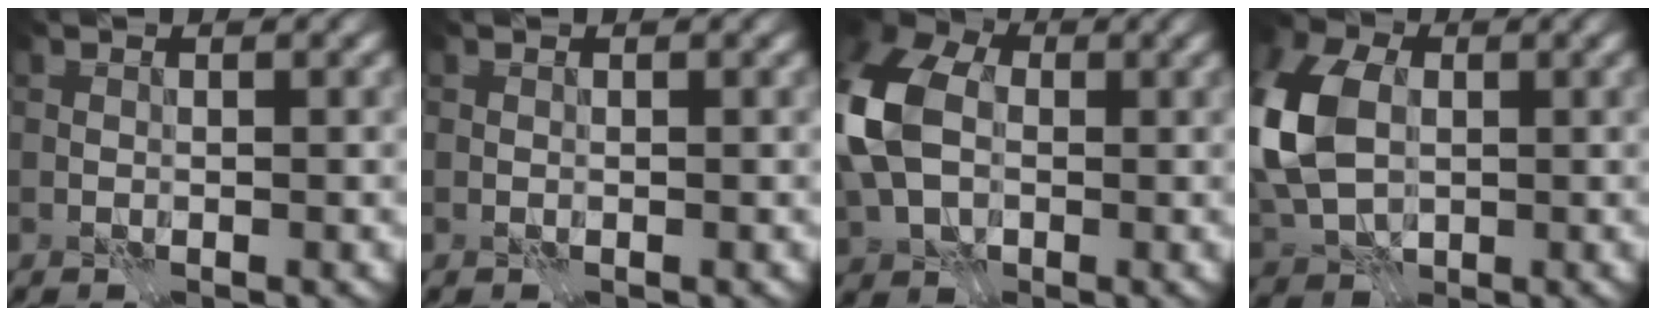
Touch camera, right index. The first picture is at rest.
{"total": 0.0}
{"total": 11.3, "force": [0.0, 8.0, 8.0], "torque": [-0.208, 0.000, -0.009]}
{"total": 11.8, "force": [0.5, 8.1, 8.5], "torque": [-0.210, 0.000, 0.002]}